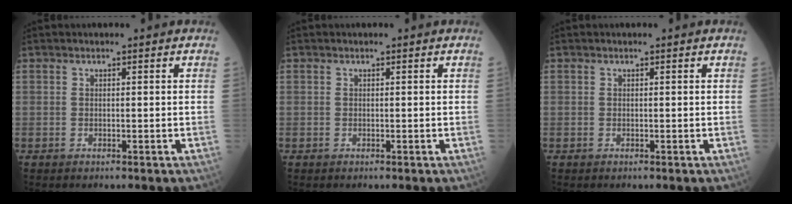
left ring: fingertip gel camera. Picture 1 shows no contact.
{"total": 0.0}
{"total": 0.0}